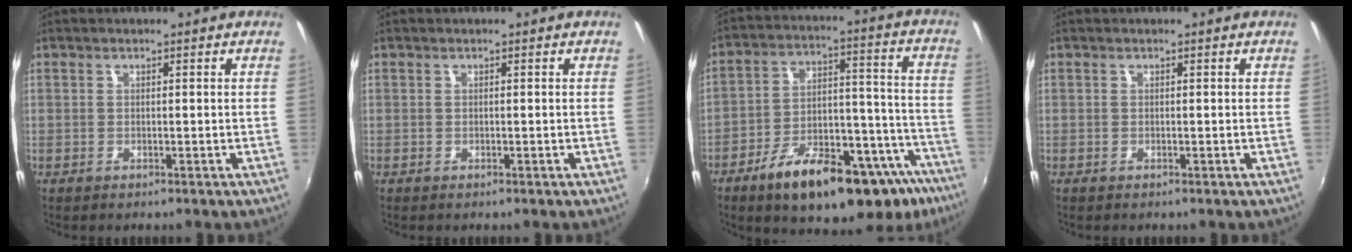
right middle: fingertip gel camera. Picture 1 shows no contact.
{"total": 0.0}
{"total": 26.4, "force": [-18.1, 10.3, 16.2], "torque": [-0.223, 0.015, -0.247]}
{"total": 0.0}